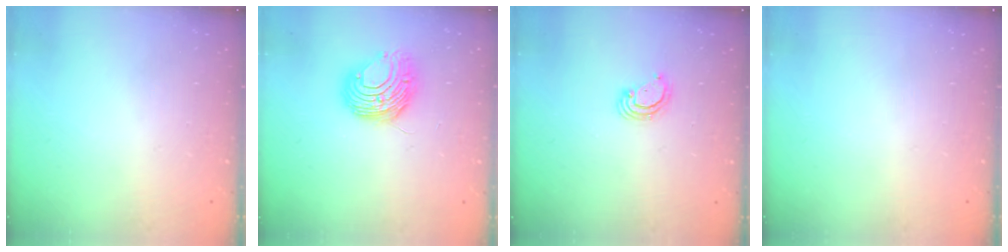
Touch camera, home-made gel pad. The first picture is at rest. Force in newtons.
{"total": 10.0, "press": 9.9, "slide": 1.2}
{"total": 3.3, "press": 3.3, "slide": 0.2}
{"total": 0.0}